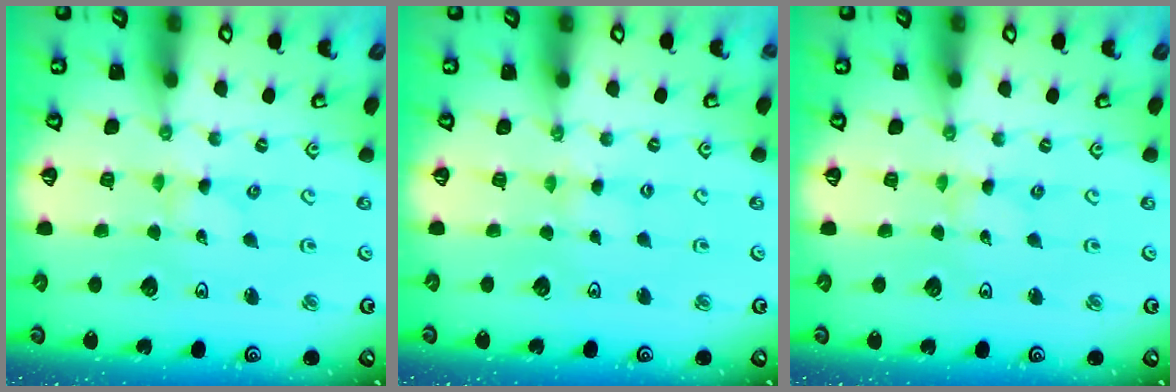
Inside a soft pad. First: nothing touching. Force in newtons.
{"total": 1.8, "press": 1.7, "slide": 0.3}
{"total": 0.0}